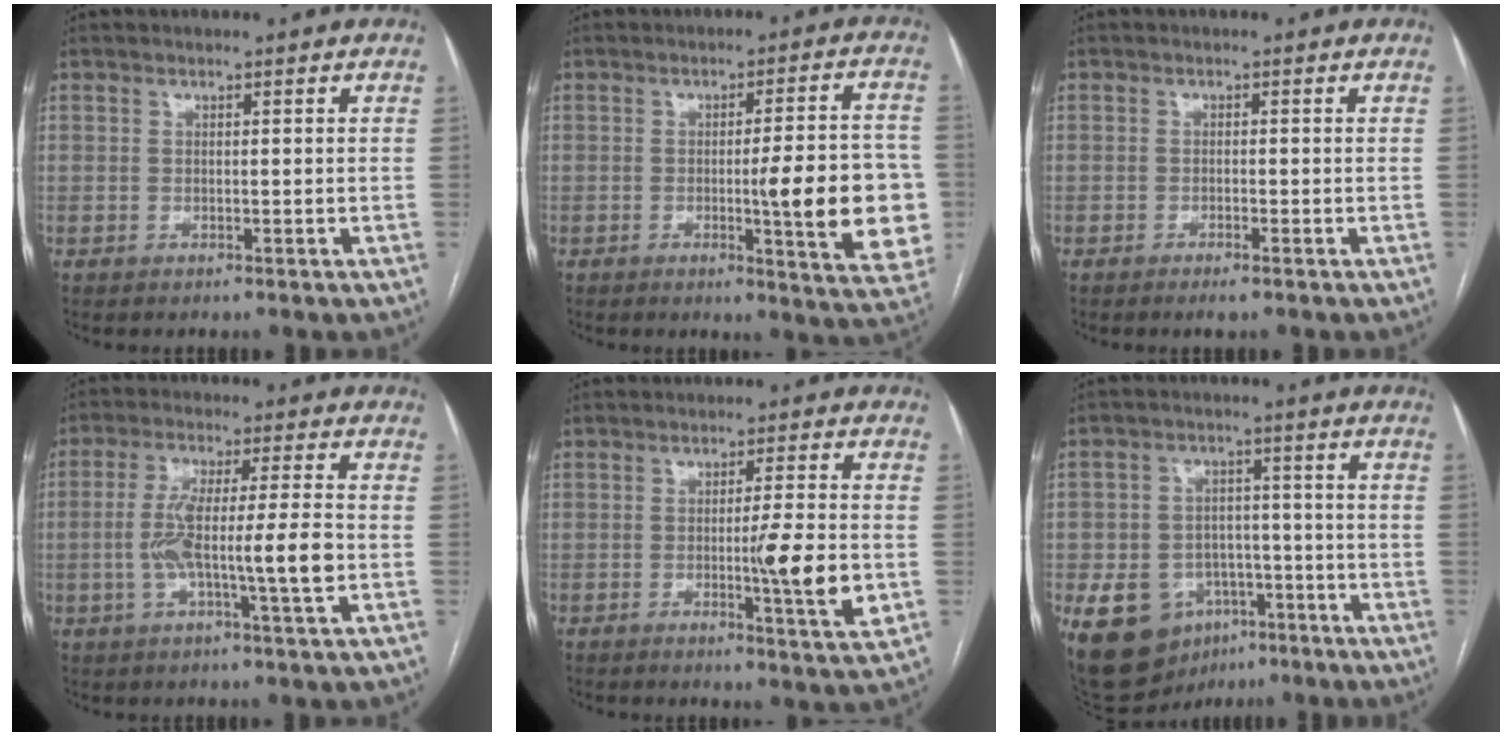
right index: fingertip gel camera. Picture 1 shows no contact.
{"total": 14.1, "force": [-2.2, 1.9, 13.8], "torque": [-0.139, 0.004, -0.021]}
{"total": 1.6, "force": [-1.1, 0.1, 1.2], "torque": [-0.021, -0.002, -0.016]}
{"total": 10.6, "force": [-1.8, 0.2, 10.5], "torque": [-0.193, 0.007, -0.036]}
{"total": 8.6, "force": [-1.7, -0.3, 8.5], "torque": [-0.123, -0.015, -0.026]}
{"total": 11.7, "force": [-5.5, 9.0, 5.1], "torque": [-0.090, 0.020, -0.077]}